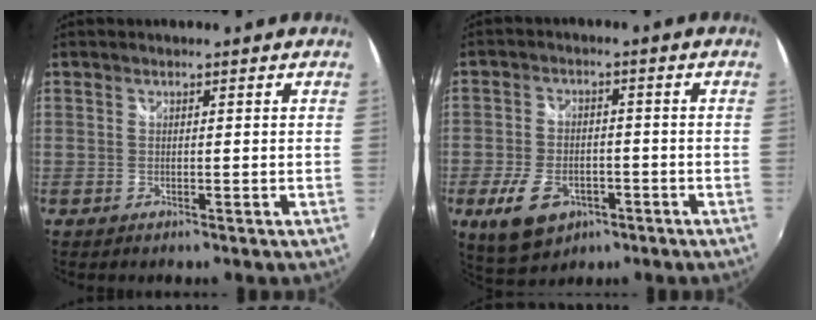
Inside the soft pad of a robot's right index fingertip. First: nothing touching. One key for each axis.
{"total": 10.6, "fx": -5.1, "fy": 6.6, "fz": 6.6, "tx": -0.153, "ty": -0.015, "tz": -0.083}